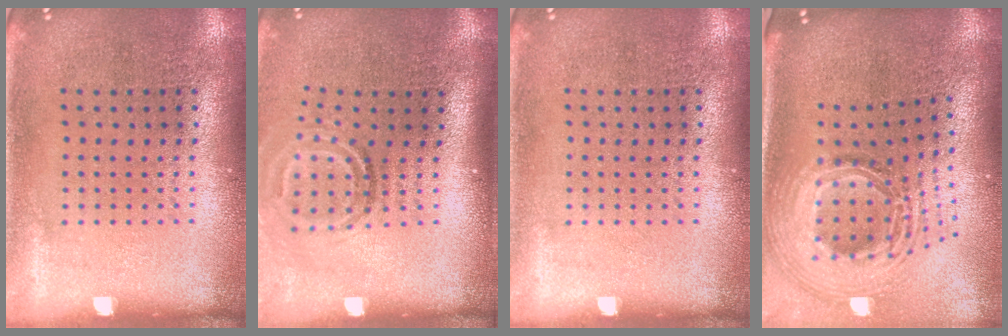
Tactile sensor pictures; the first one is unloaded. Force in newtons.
{"total": 1.9, "press": 1.2, "slide": 1.4}
{"total": 0.0}
{"total": 2.9, "press": 2.1, "slide": 2.1}